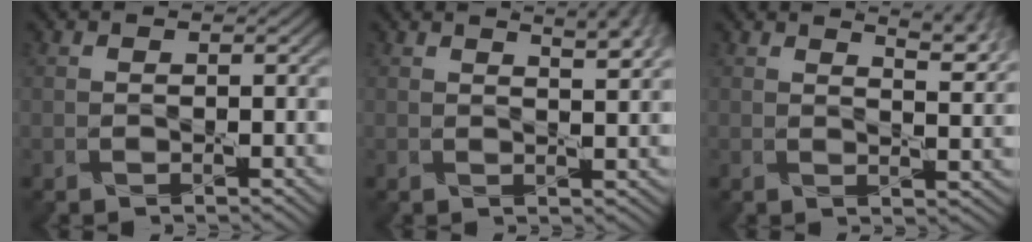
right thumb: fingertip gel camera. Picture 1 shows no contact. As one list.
[{"total": 5.6, "force": [3.5, 1.6, 4.0], "torque": [-0.043, 0.013, 0.032]}, {"total": 6.2, "force": [4.6, 1.4, 3.8], "torque": [-0.049, 0.003, 0.057]}]